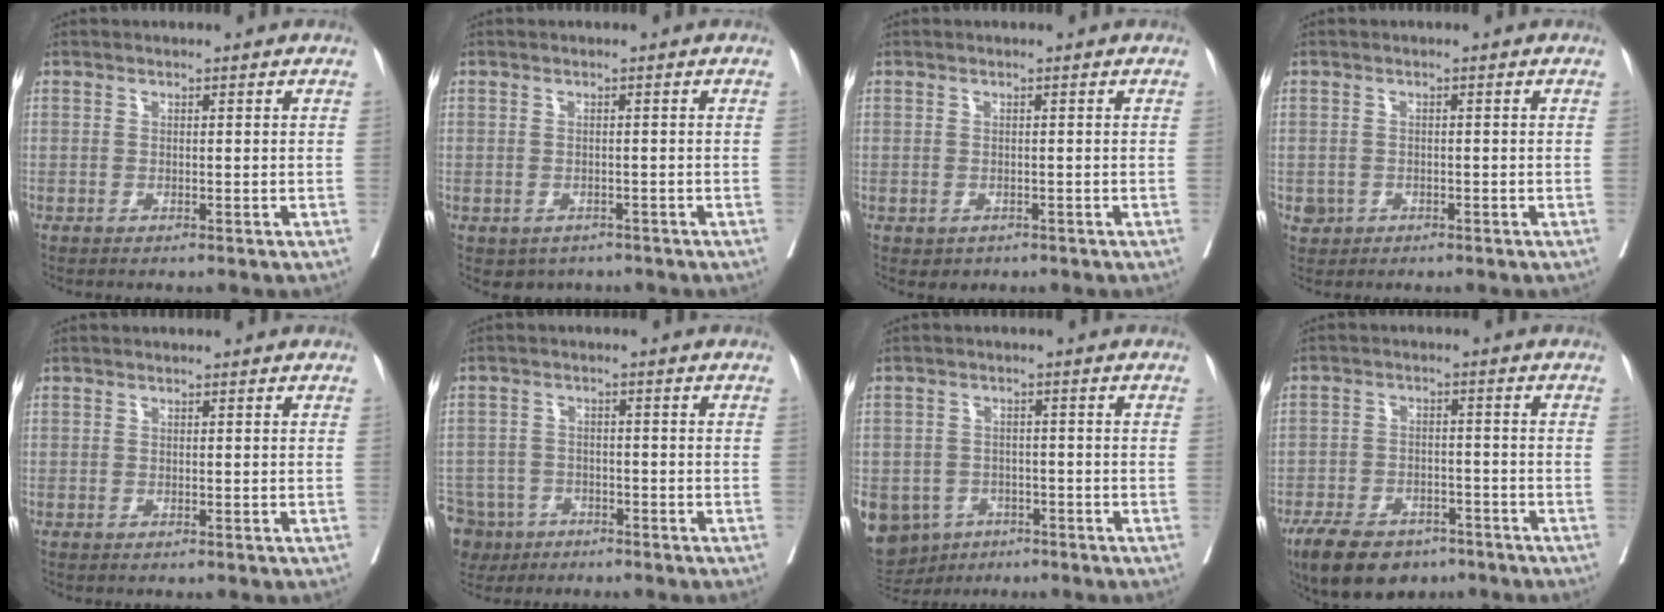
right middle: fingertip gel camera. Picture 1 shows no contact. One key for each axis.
{"total": 3.0, "fx": -2.1, "fy": 2.1, "fz": 0.6, "tx": -0.005, "ty": 0.002, "tz": -0.025}
{"total": 1.3, "fx": -0.6, "fy": 1.1, "fz": 0.4, "tx": -0.009, "ty": 0.000, "tz": 0.000}
{"total": 1.8, "fx": -0.8, "fy": 1.6, "fz": 0.3, "tx": -0.003, "ty": 0.006, "tz": -0.009}
{"total": 0.0}
{"total": 11.3, "fx": -7.1, "fy": 8.4, "fz": 2.8, "tx": -0.097, "ty": -0.006, "tz": -0.114}
{"total": 12.9, "fx": -6.7, "fy": 10.3, "fz": 4.1, "tx": -0.124, "ty": -0.002, "tz": -0.090}
{"total": 11.2, "fx": -8.1, "fy": 5.4, "fz": 5.5, "tx": -0.098, "ty": -0.004, "tz": -0.129}